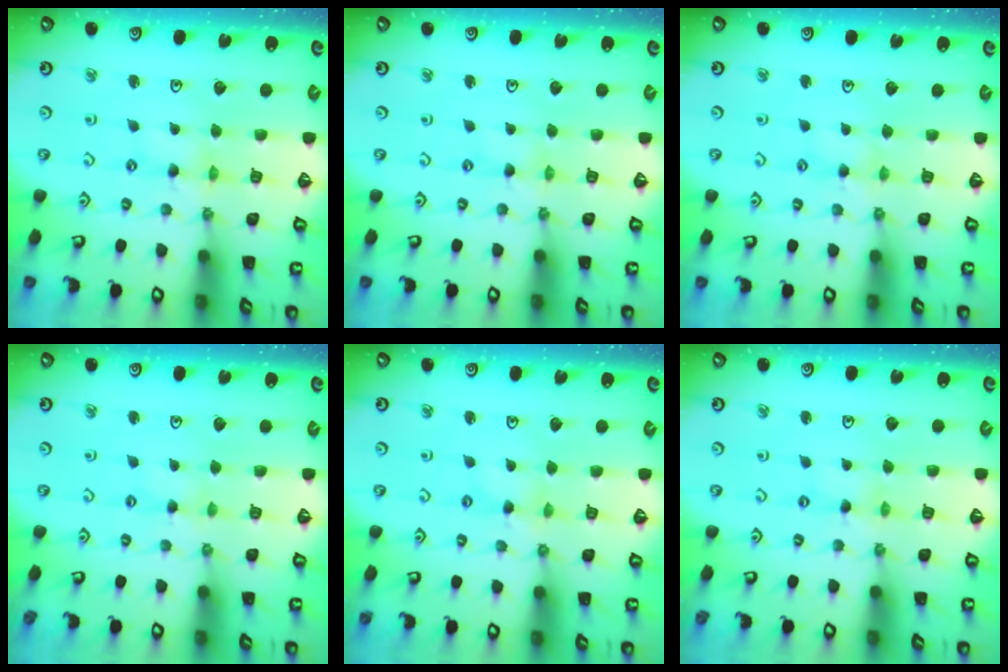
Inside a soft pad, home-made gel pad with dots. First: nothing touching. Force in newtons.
{"total": 0.0}
{"total": 3.6, "press": 3.6, "slide": 0.5}
{"total": 1.3, "press": 1.3, "slide": 0.3}
{"total": 0.0}
{"total": 0.0}